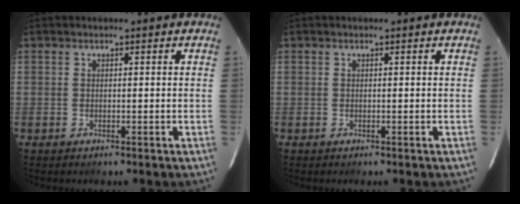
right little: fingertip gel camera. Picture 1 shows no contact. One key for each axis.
{"total": 0.0}